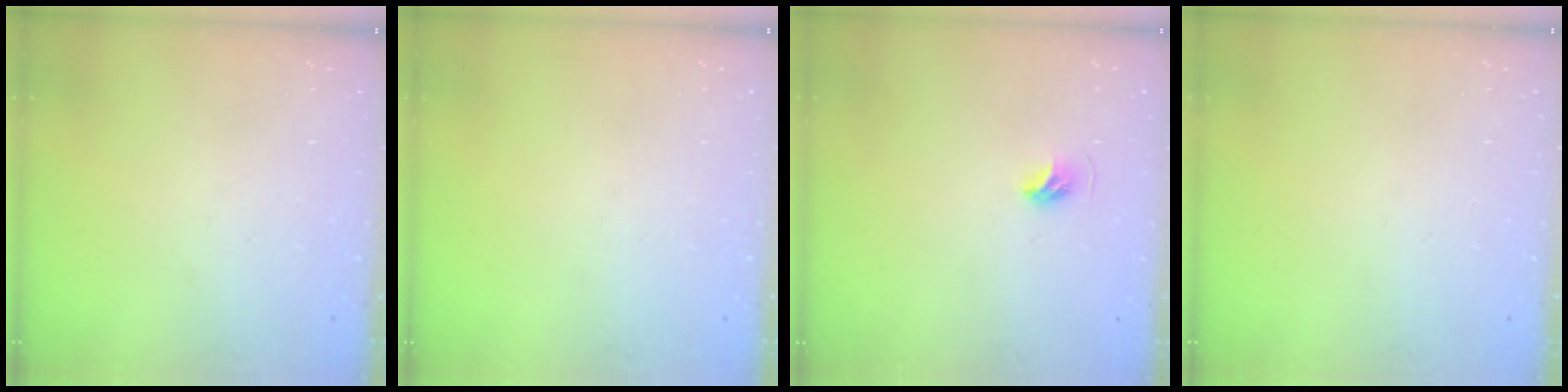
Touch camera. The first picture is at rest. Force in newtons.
{"total": 0.0}
{"total": 4.9, "press": 4.8, "slide": 1.1}
{"total": 0.0}